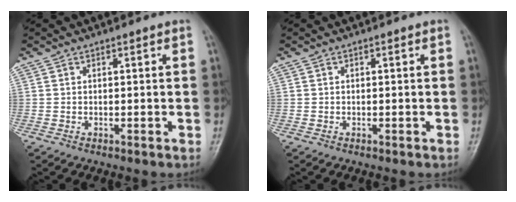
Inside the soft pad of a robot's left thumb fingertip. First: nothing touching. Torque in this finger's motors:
{"motor_torque": [-0.34, 0.34, 0.00, -0.01, 0.00]}